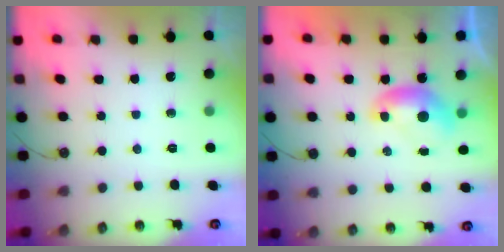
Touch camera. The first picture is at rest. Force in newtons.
{"total": 0.0}